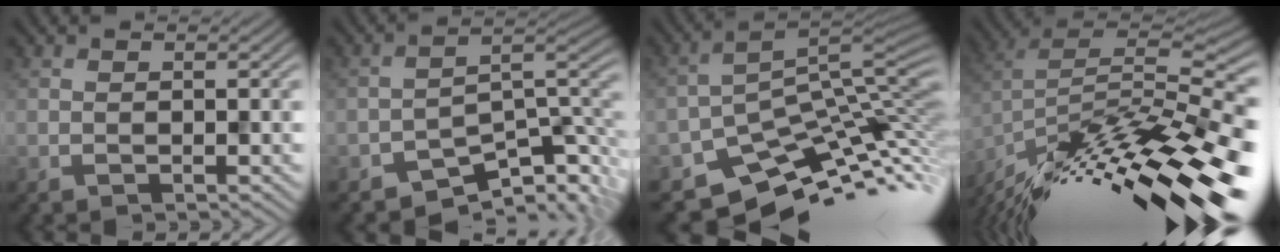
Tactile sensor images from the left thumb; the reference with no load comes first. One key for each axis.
{"total": 7.4, "fx": -6.3, "fy": 2.4, "fz": 3.2, "tx": -0.035, "ty": -0.005, "tz": -0.106}
{"total": 8.1, "fx": -5.2, "fy": 3.7, "fz": 5.0, "tx": -0.086, "ty": -0.018, "tz": -0.076}
{"total": 15.2, "fx": -10.2, "fy": 4.8, "fz": 10.3, "tx": -0.189, "ty": 0.012, "tz": -0.170}